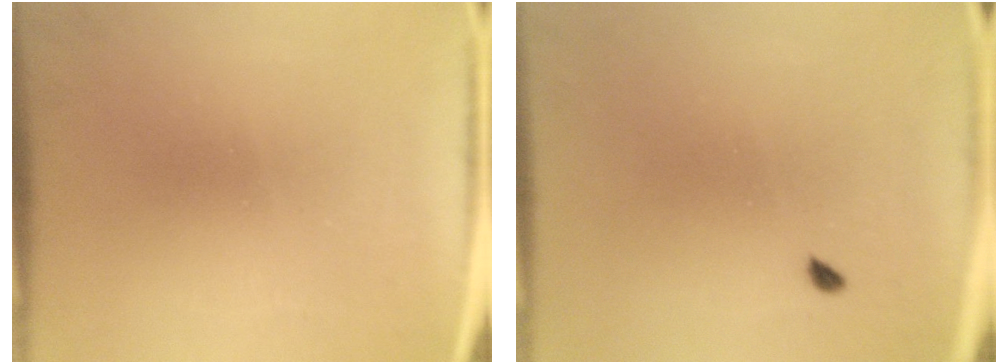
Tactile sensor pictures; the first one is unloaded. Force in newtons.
{"total": 0.8}